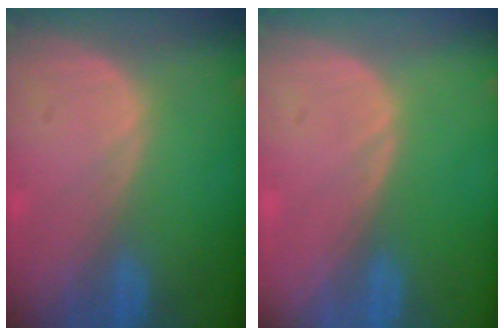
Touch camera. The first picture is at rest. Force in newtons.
{"total": 0.0}